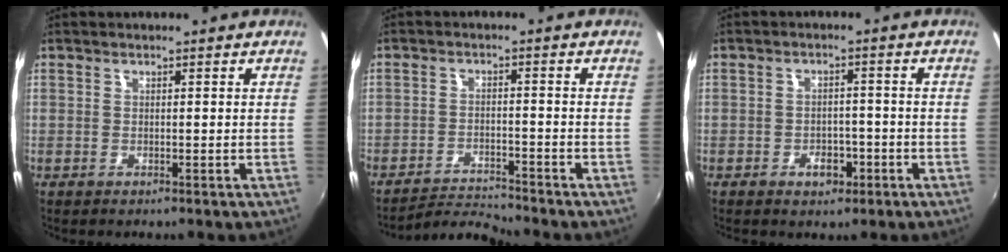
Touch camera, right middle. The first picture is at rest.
{"total": 5.6, "force": [-5.4, -1.1, 0.4], "torque": [-0.029, 0.005, -0.102]}
{"total": 3.9, "force": [-2.1, 2.8, 1.8], "torque": [-0.037, 0.004, -0.023]}